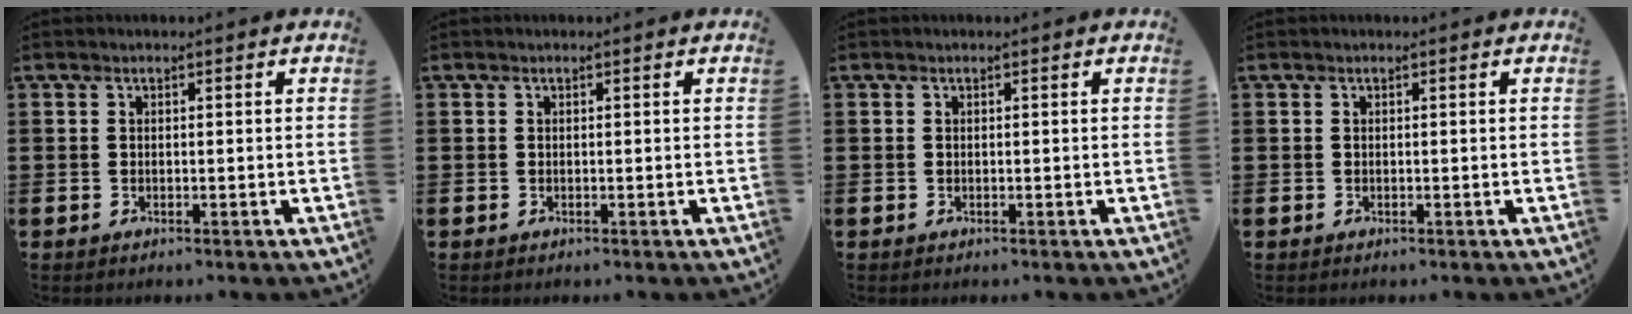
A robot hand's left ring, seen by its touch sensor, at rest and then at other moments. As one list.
[{"total": 0.0}, {"total": 0.0}, {"total": 0.0}]